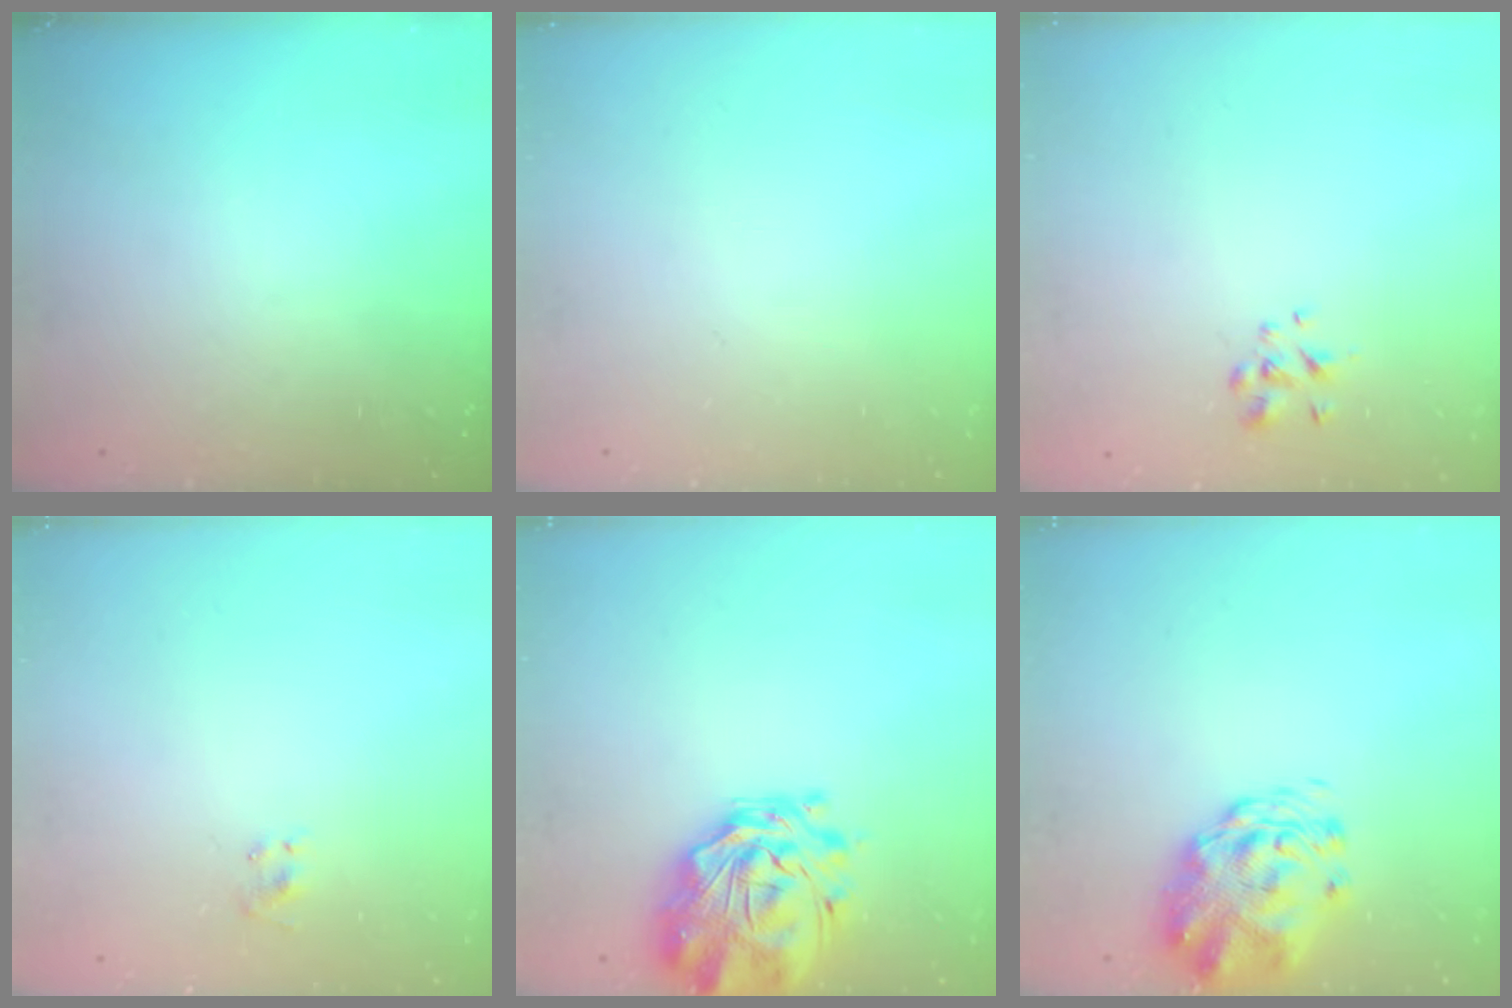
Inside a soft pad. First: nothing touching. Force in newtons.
{"total": 0.0}
{"total": 1.6, "press": 1.4, "slide": 0.7}
{"total": 1.0, "press": 0.6, "slide": 0.8}
{"total": 3.5, "press": 3.1, "slide": 1.6}
{"total": 2.9, "press": 2.7, "slide": 1.1}